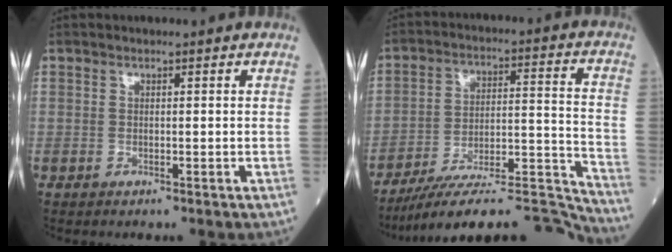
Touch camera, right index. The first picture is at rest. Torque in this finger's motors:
{"motor_torque": [-0.18, -0.61, 0.35, 0.13]}